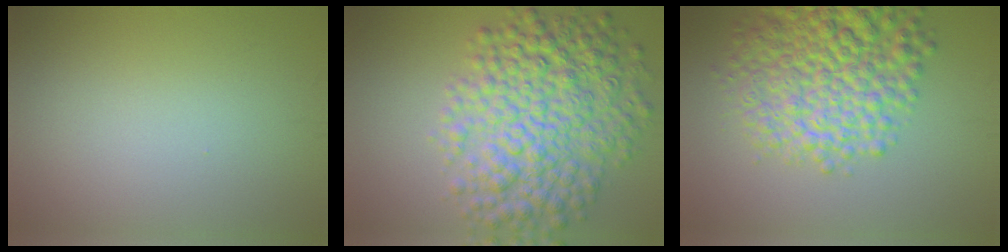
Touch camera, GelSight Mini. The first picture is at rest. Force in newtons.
{"total": 9.1, "press": 9.1, "slide": 0.1}
{"total": 9.4, "press": 9.4, "slide": 0.4}